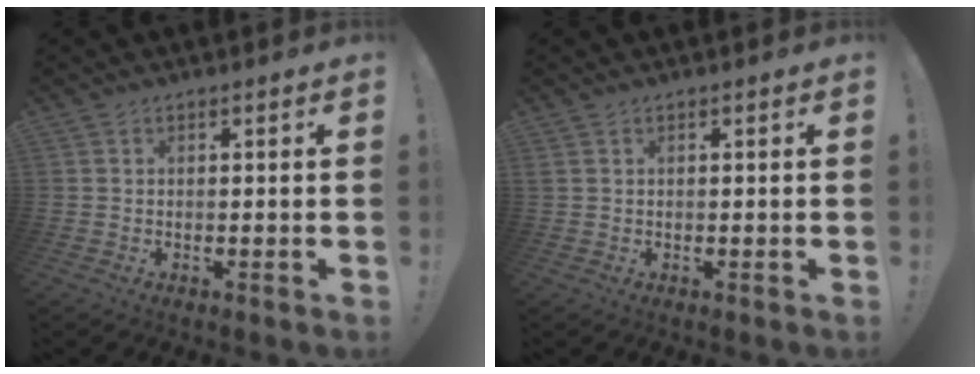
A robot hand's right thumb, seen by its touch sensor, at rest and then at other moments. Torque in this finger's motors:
{"motor_torque": [-0.23, -0.01, 0.39, -0.07, 0.00]}